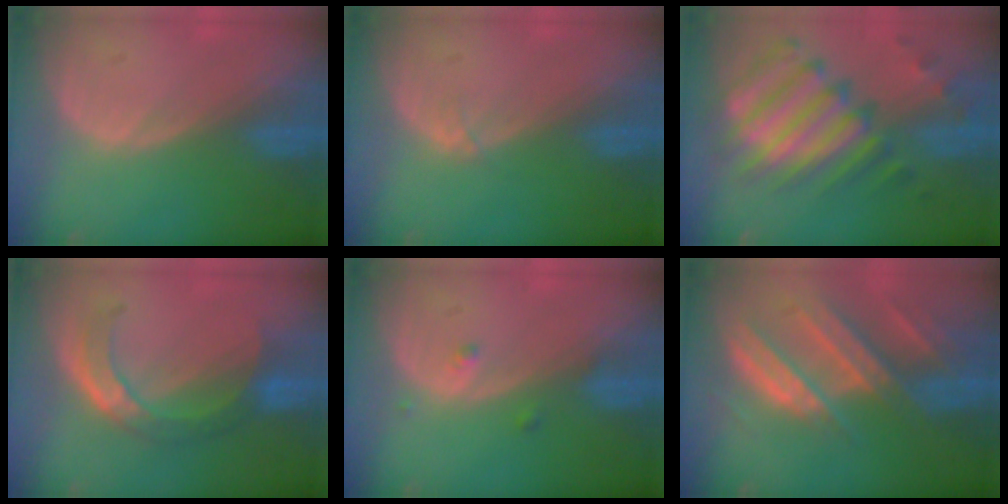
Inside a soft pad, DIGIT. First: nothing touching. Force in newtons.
{"total": 0.5, "press": 0.5, "slide": 0.1}
{"total": 11.7, "press": 10.3, "slide": 5.6}
{"total": 6.7, "press": 6.2, "slide": 2.5}
{"total": 1.3, "press": 1.3, "slide": 0.0}
{"total": 9.9, "press": 8.7, "slide": 4.6}